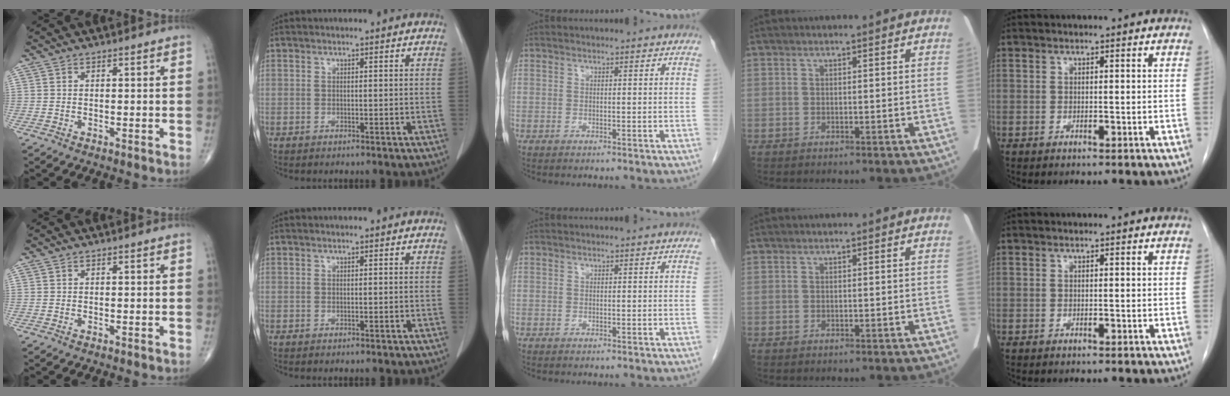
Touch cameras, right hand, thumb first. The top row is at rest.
{}